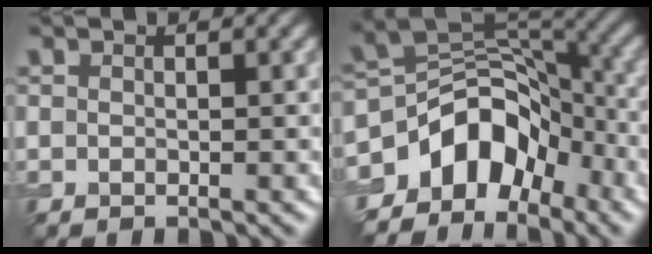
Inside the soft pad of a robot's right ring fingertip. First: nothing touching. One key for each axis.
{"total": 9.3, "fx": -5.1, "fy": 6.0, "fz": 5.0, "tx": -0.056, "ty": 0.010, "tz": -0.099}